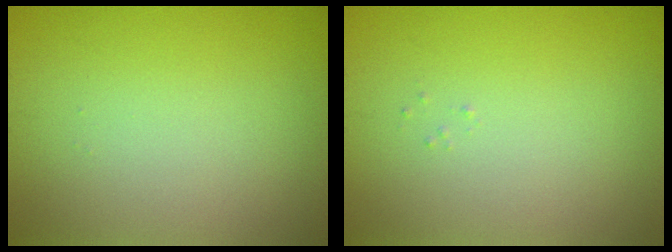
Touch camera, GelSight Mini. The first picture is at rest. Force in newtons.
{"total": 0.0}